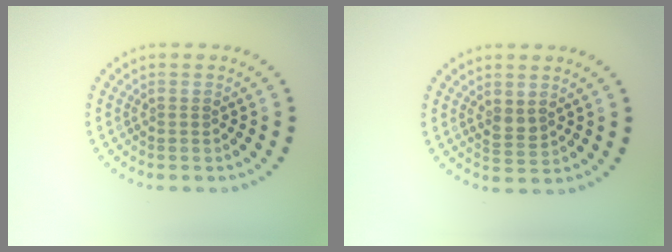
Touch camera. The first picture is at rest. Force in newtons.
{"total": 1.4, "press": 1.3, "slide": 0.6}